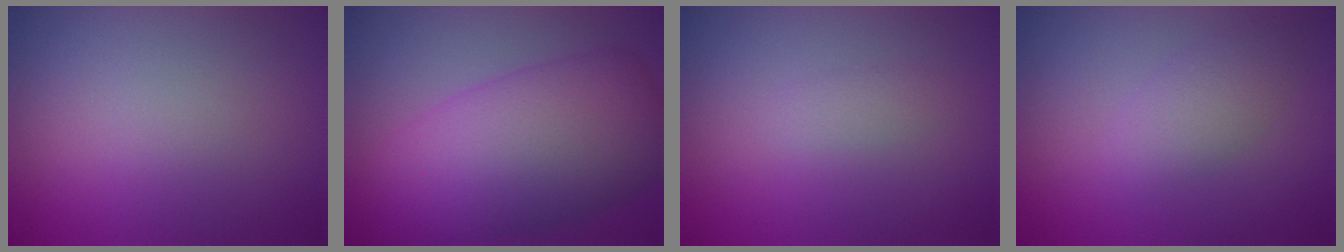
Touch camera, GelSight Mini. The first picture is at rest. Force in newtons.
{"total": 10.7, "press": 10.7, "slide": 0.3}
{"total": 0.9, "press": 0.9, "slide": 0.0}
{"total": 2.5, "press": 2.5, "slide": 0.0}